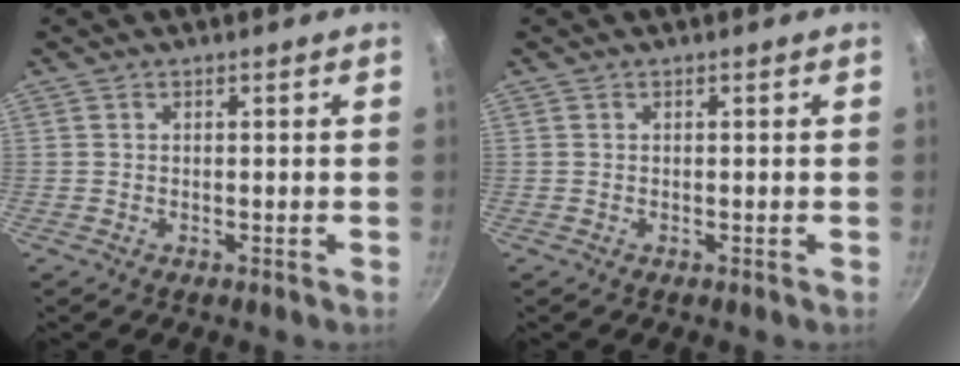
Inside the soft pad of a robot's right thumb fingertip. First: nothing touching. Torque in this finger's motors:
{"motor_torque": [-0.02, 0.02, 0.04, -0.05, 0.00]}